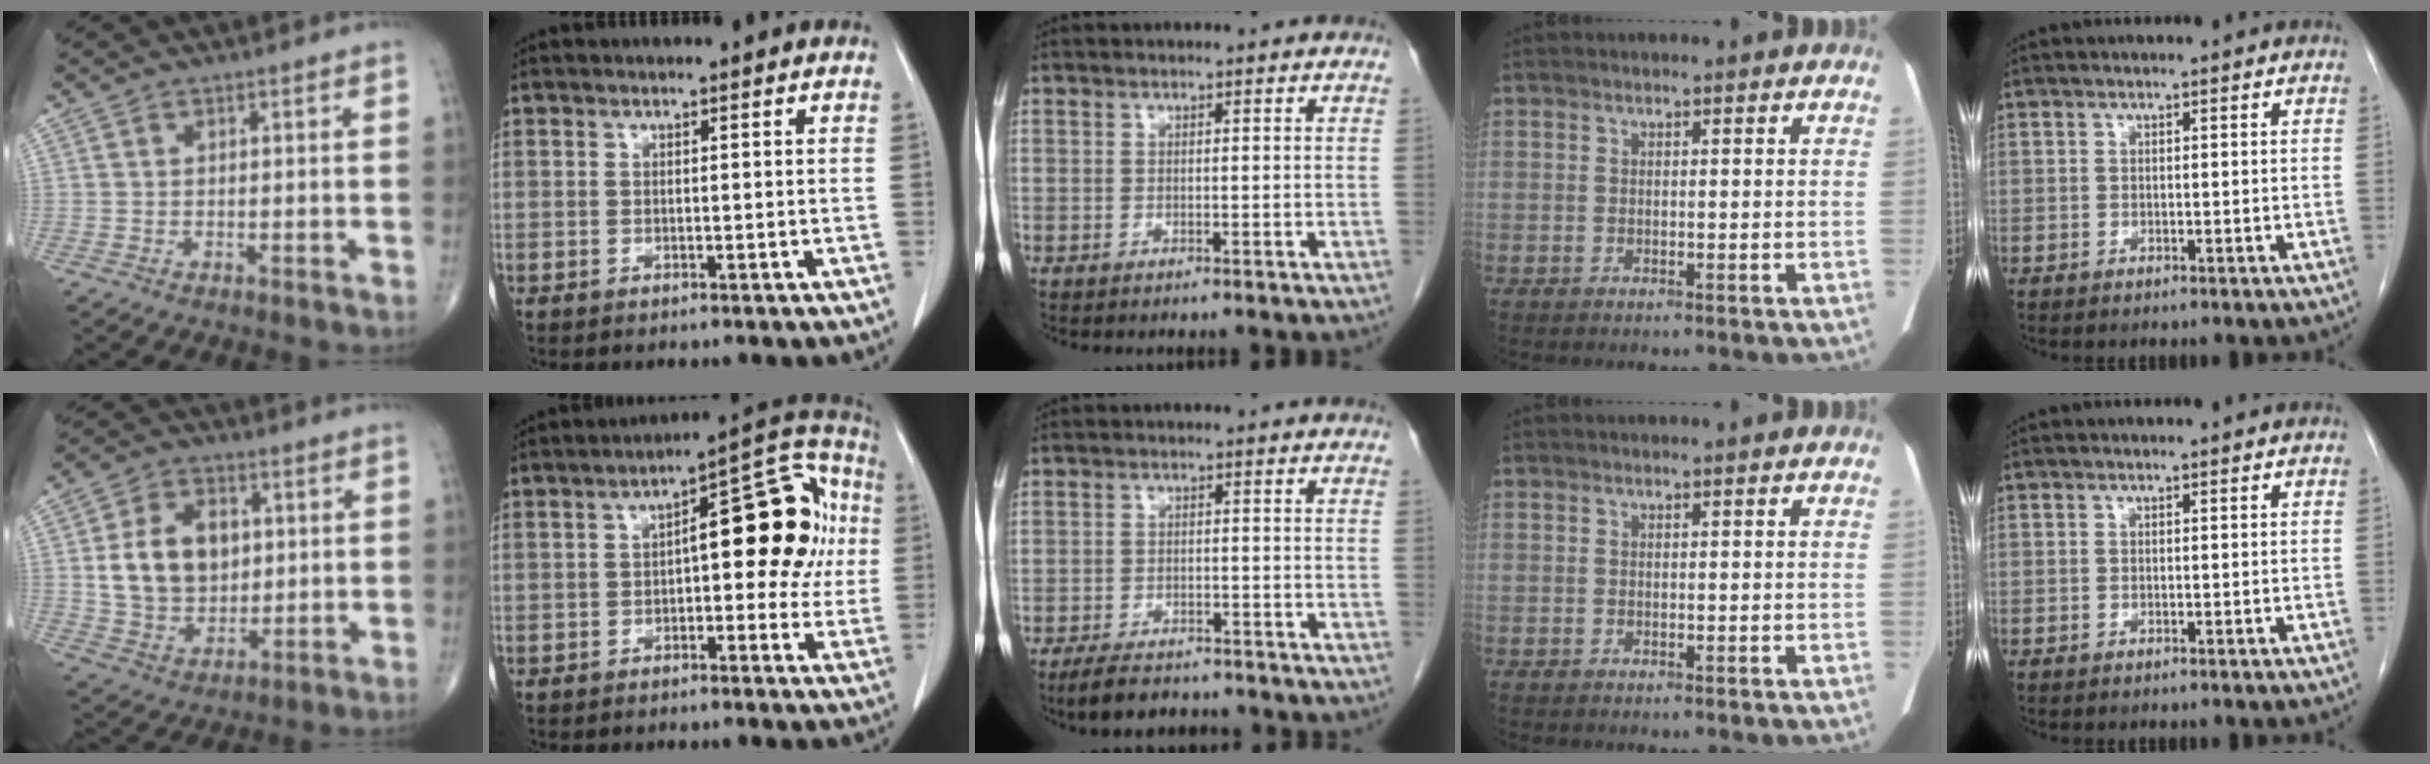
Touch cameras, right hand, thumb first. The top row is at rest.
{"thumb": {"total": 13.4, "force": [2.0, 9.8, 8.8], "torque": [-0.119, -0.005, 0.043]}, "index": {"total": 15.0, "force": [1.4, 5.9, 13.7], "torque": [-0.175, 0.055, 0.020]}, "middle": {"total": 6.3, "force": [-5.4, 2.1, 2.5], "torque": [-0.045, -0.008, -0.084]}}